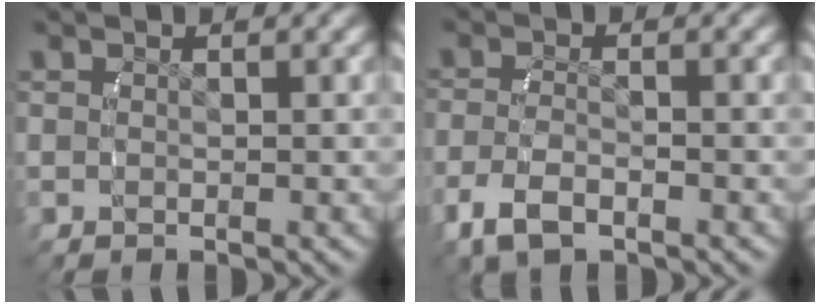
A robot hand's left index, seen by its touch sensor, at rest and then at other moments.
{"total": 3.2, "force": [-1.4, 1.8, 2.2], "torque": [-0.059, -0.011, -0.016]}